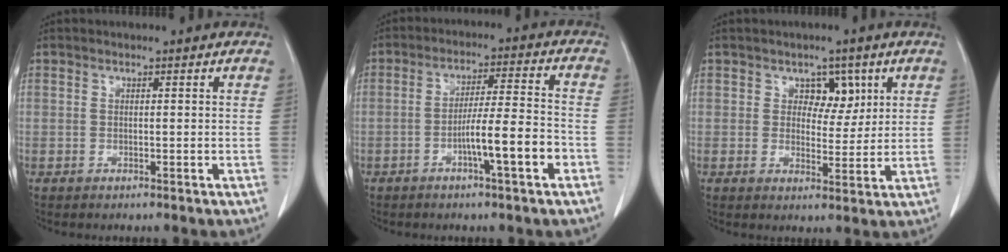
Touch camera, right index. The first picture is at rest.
{"total": 8.5, "force": [-3.5, 0.1, 7.8], "torque": [-0.128, 0.007, -0.059]}
{"total": 4.4, "force": [2.0, 3.1, 2.5], "torque": [-0.023, 0.004, 0.030]}